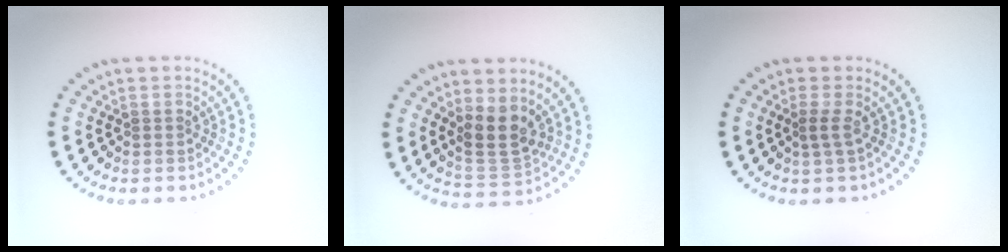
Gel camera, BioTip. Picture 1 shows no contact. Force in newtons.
{"total": 3.6, "press": 3.2, "slide": 1.6}
{"total": 1.1, "press": 0.7, "slide": 0.8}